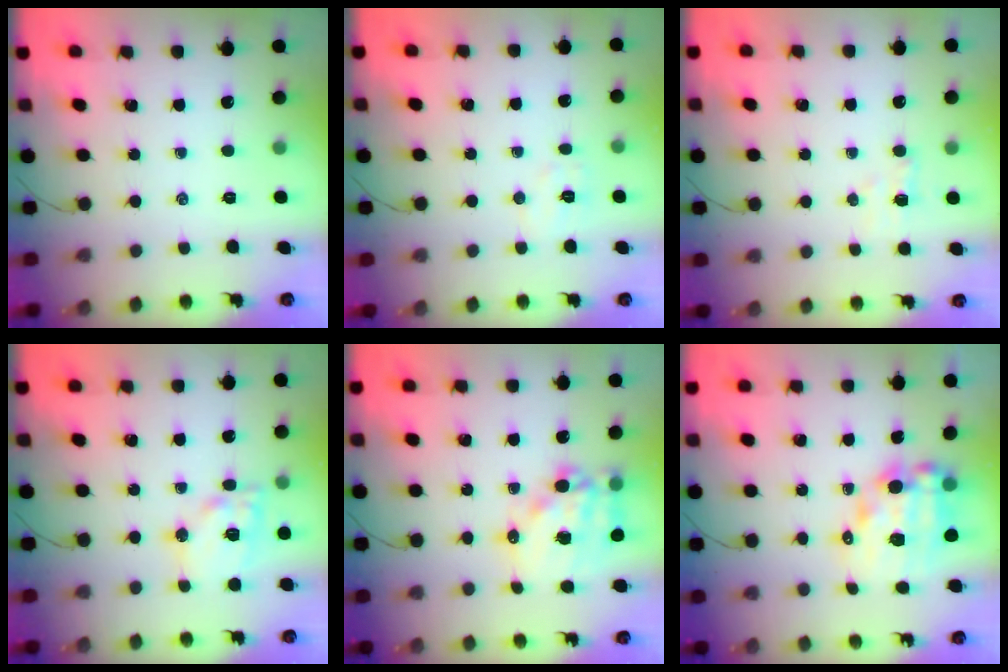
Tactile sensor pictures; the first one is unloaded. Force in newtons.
{"total": 5.7, "press": 5.6, "slide": 1.0}
{"total": 4.1, "press": 3.9, "slide": 1.1}
{"total": 14.3, "press": 14.1, "slide": 2.6}
{"total": 15.1, "press": 14.6, "slide": 3.7}
{"total": 13.1, "press": 12.7, "slide": 3.2}